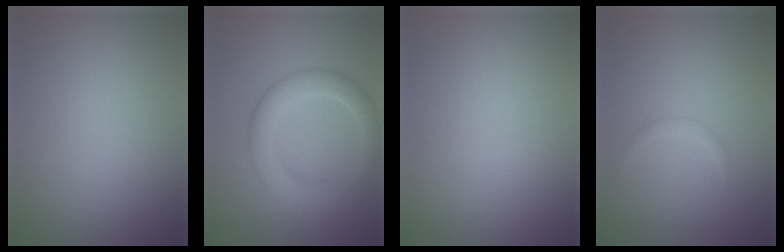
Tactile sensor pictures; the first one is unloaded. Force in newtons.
{"total": 4.5, "press": 4.5, "slide": 0.1}
{"total": 0.0}
{"total": 0.6, "press": 0.6, "slide": 0.0}